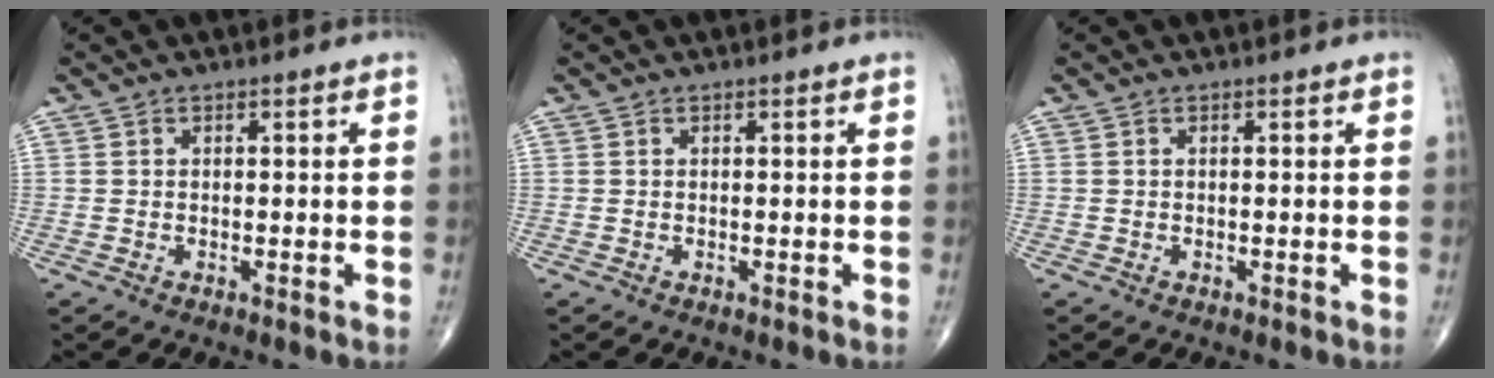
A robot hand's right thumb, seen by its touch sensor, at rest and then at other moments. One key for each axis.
{"total": 0.0}
{"total": 0.0}